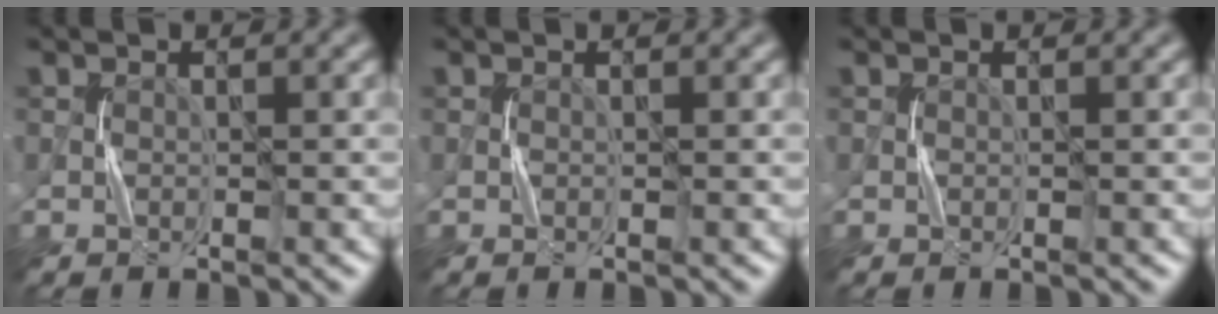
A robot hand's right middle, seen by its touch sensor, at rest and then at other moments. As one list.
[{"total": 0.0}, {"total": 0.0}]